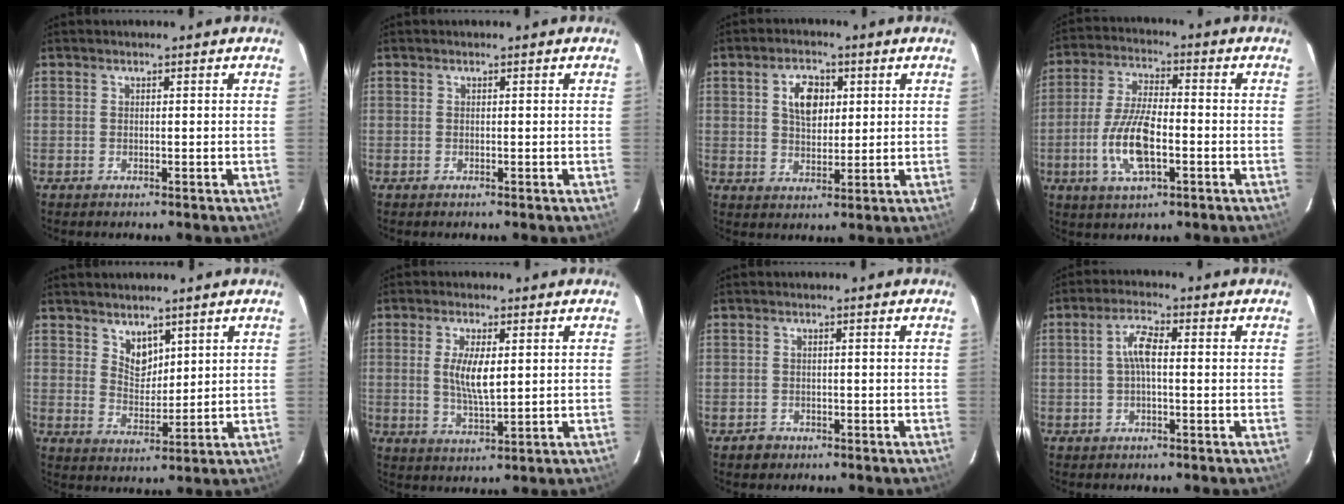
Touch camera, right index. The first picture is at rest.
{"total": 0.0}
{"total": 6.6, "force": [2.0, 4.1, 4.8], "torque": [-0.080, 0.015, 0.039]}
{"total": 11.3, "force": [-3.3, 4.1, 10.0], "torque": [-0.206, -0.002, -0.063]}
{"total": 4.7, "force": [3.3, 2.9, 1.8], "torque": [-0.021, 0.002, 0.064]}
{"total": 6.4, "force": [1.0, 2.2, 6.0], "torque": [-0.114, -0.004, 0.022]}
{"total": 2.1, "force": [-1.1, 1.8, 0.2], "torque": [-0.007, 0.005, -0.015]}
{"total": 4.2, "force": [0.0, 1.3, 4.0], "torque": [-0.081, 0.012, -0.001]}